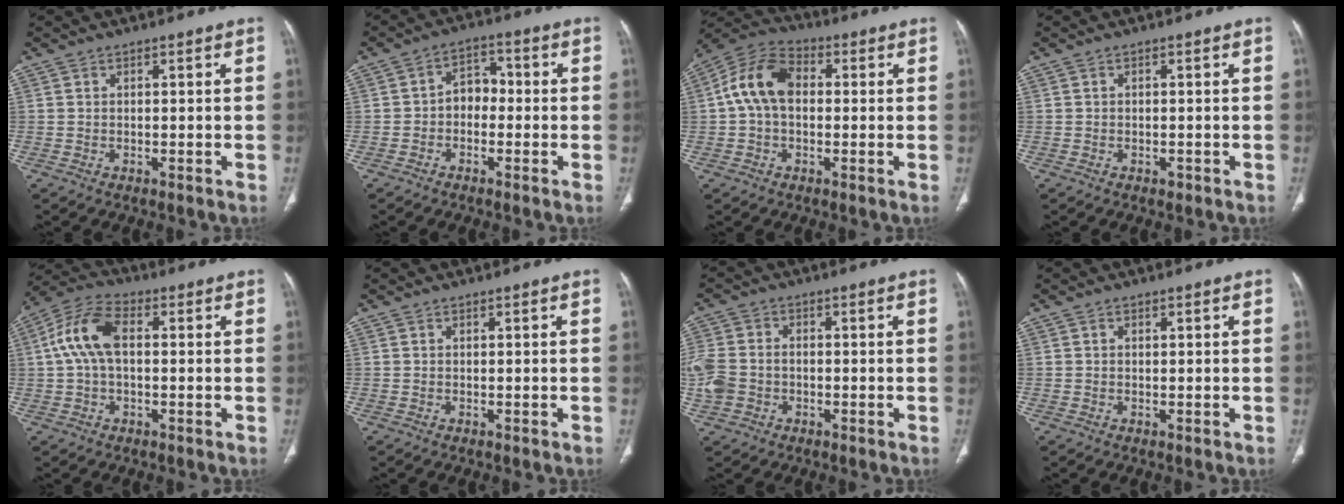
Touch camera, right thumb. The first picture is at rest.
{"total": 5.1, "force": [-1.1, 3.8, 3.2], "torque": [-0.030, 0.028, -0.032]}
{"total": 10.9, "force": [0.7, 7.4, 8.0], "torque": [-0.147, 0.031, 0.002]}
{"total": 0.9, "force": [-0.5, 0.6, 0.4], "torque": [-0.005, 0.001, -0.007]}
{"total": 10.1, "force": [1.0, 5.6, 8.3], "torque": [-0.175, 0.030, 0.013]}
{"total": 0.0}
{"total": 7.6, "force": [-1.7, 6.0, 4.3], "torque": [-0.106, 0.013, -0.033]}
{"total": 0.6, "force": [0.2, 0.3, 0.5], "torque": [-0.006, 0.002, 0.003]}